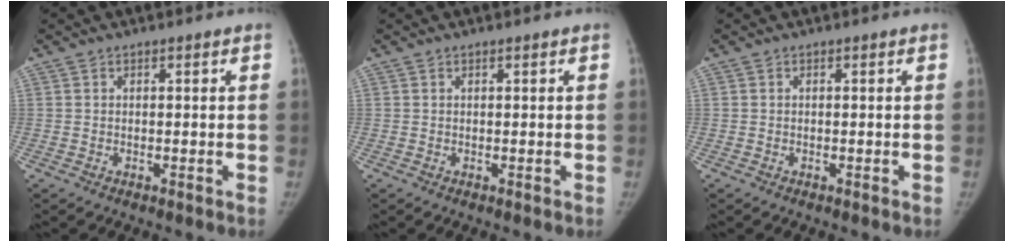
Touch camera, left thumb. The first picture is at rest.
{"total": 0.0}
{"total": 0.0}